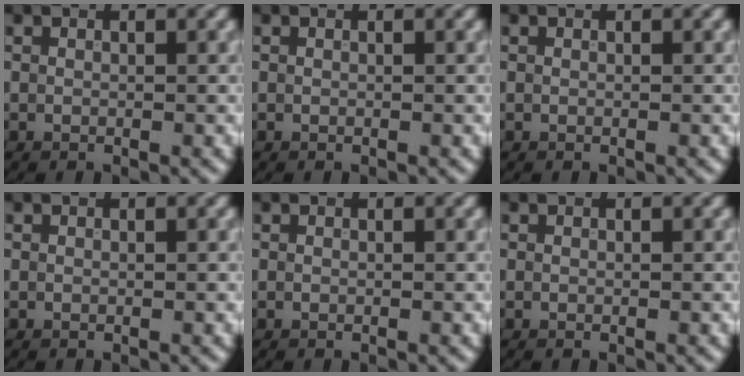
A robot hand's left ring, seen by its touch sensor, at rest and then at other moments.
{"total": 0.0}
{"total": 0.0}
{"total": 0.0}
{"total": 0.0}
{"total": 0.0}